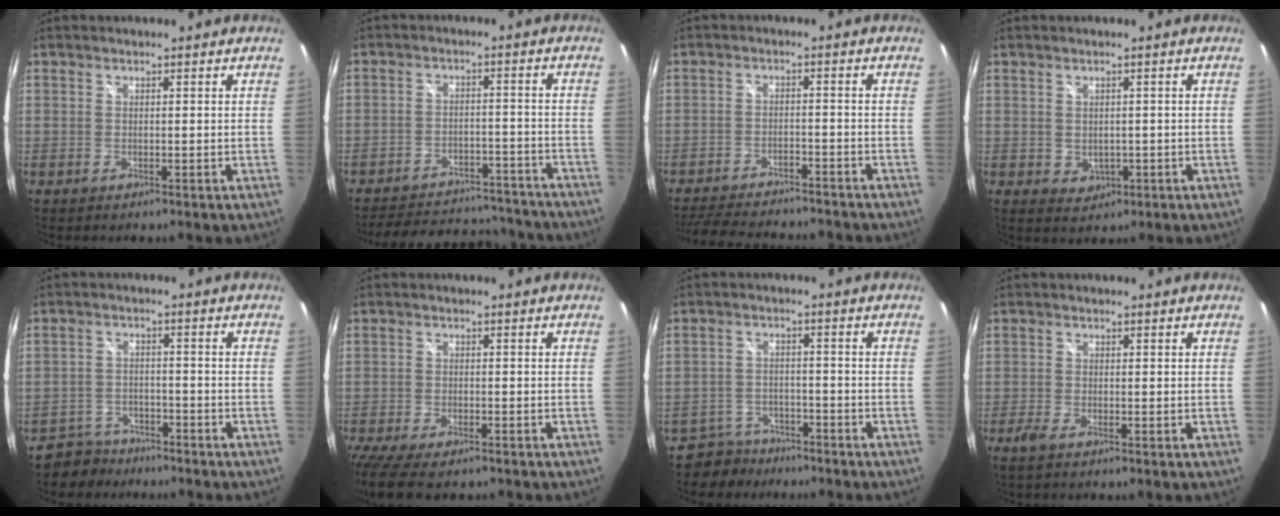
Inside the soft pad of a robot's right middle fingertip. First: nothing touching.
{"total": 19.9, "force": [-17.4, 7.2, 6.6], "torque": [-0.141, 0.034, -0.209]}
{"total": 16.6, "force": [-14.5, 4.1, 6.9], "torque": [-0.147, -0.016, -0.210]}
{"total": 2.6, "force": [-0.2, 2.4, 1.1], "torque": [-0.020, 0.001, 0.007]}
{"total": 5.6, "force": [-4.6, 3.2, 0.3], "torque": [-0.025, 0.011, -0.080]}
{"total": 10.7, "force": [-8.6, 3.0, 5.5], "torque": [-0.137, -0.045, -0.152]}
{"total": 5.8, "force": [-4.7, 3.3, 0.1], "torque": [-0.022, 0.011, -0.080]}
{"total": 1.9, "force": [-1.4, 0.2, 1.3], "torque": [-0.030, -0.007, -0.029]}